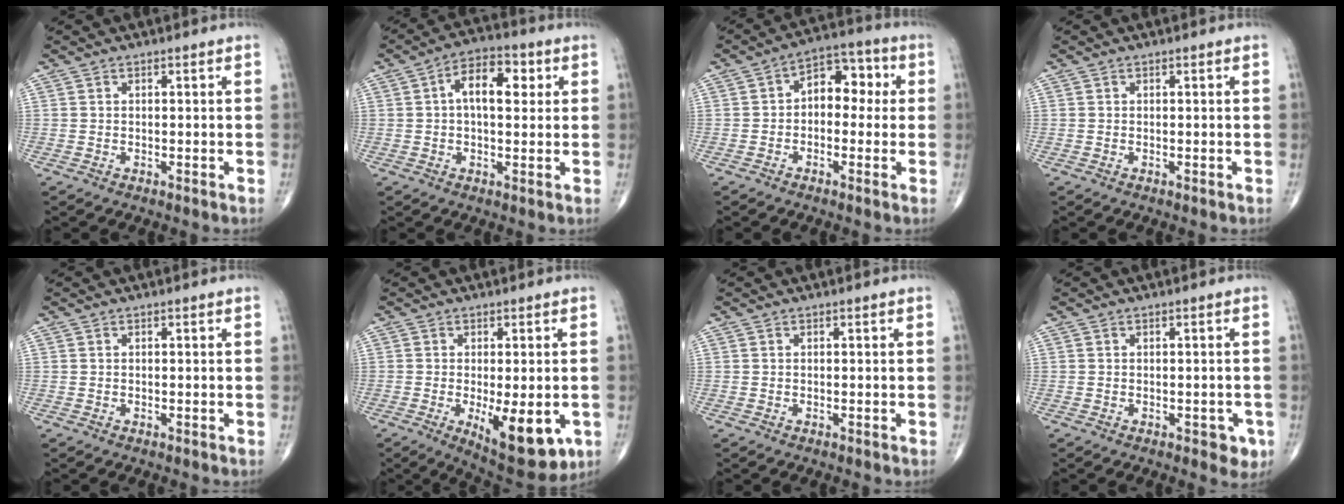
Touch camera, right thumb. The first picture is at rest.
{"total": 8.9, "force": [1.9, 4.8, 7.2], "torque": [-0.100, 0.018, 0.022]}
{"total": 8.3, "force": [0.4, 5.6, 6.1], "torque": [-0.048, 0.033, -0.010]}
{"total": 0.0}
{"total": 0.0}
{"total": 12.5, "force": [-3.6, 4.8, 11.0], "torque": [-0.145, -0.020, -0.039]}
{"total": 0.0}
{"total": 3.1, "force": [-1.2, 1.8, 2.2], "torque": [-0.007, 0.002, -0.012]}